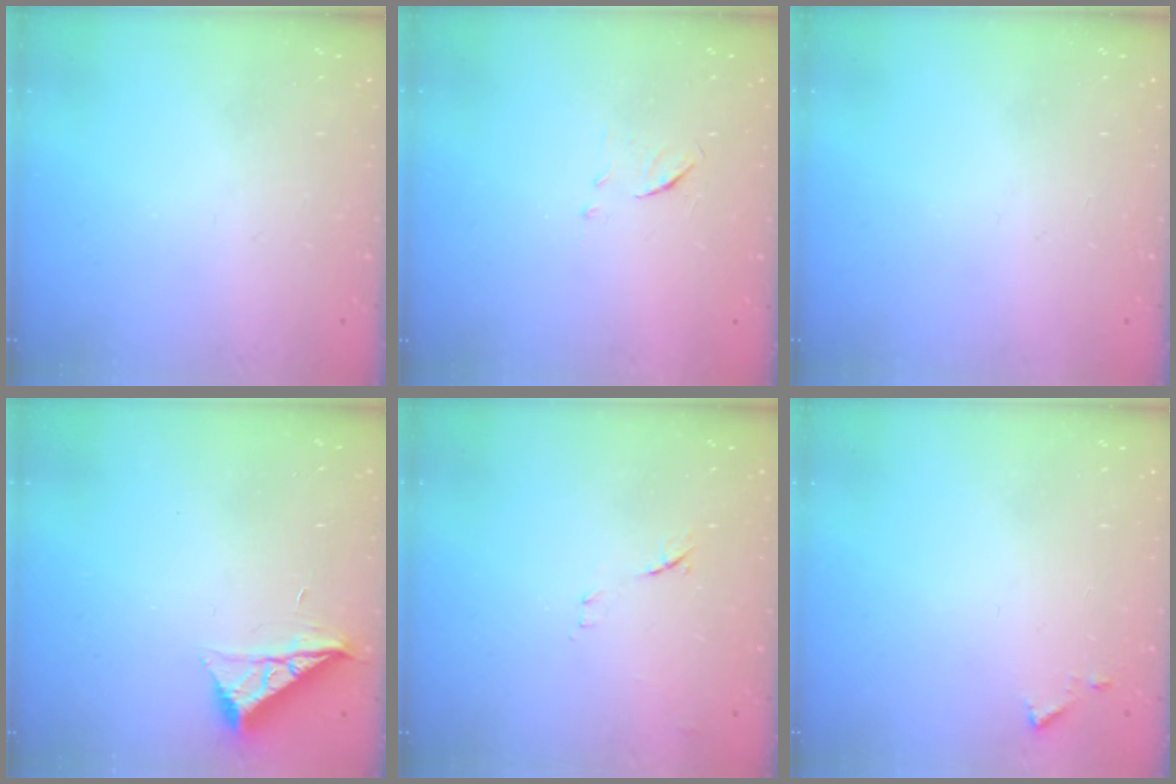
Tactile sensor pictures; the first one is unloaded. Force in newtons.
{"total": 6.3, "press": 6.3, "slide": 0.6}
{"total": 0.0}
{"total": 6.6, "press": 6.6, "slide": 0.3}
{"total": 7.5, "press": 7.5, "slide": 0.8}
{"total": 5.3, "press": 5.2, "slide": 0.5}